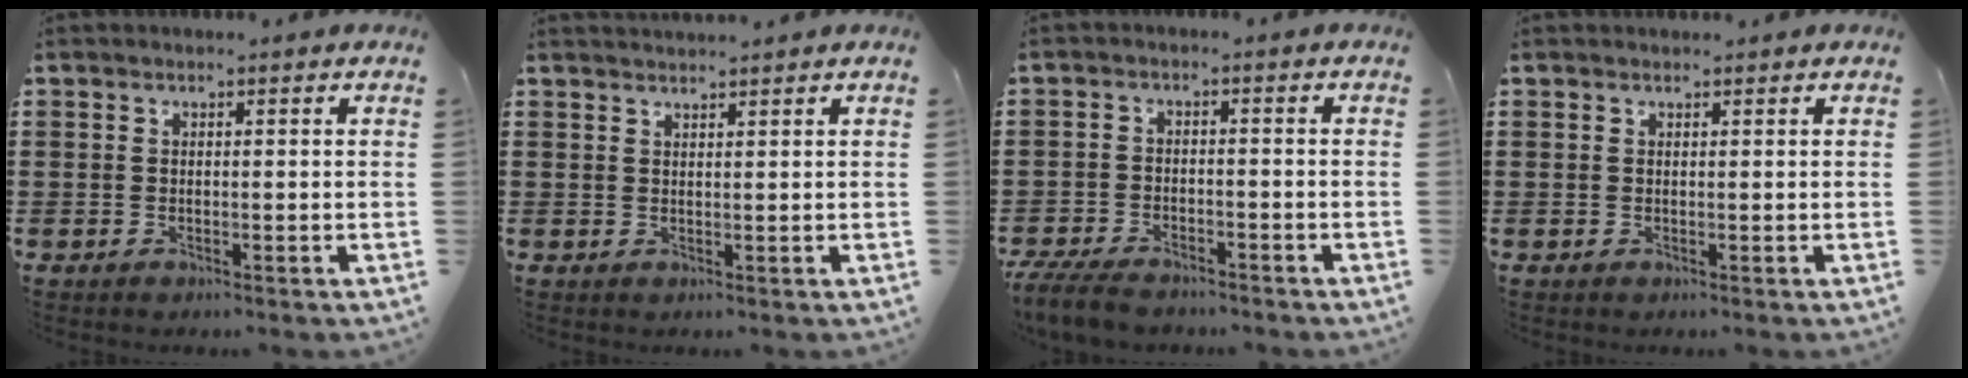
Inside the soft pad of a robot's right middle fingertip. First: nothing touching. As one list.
[{"total": 1.4, "force": [1.4, 0.0, 0.0], "torque": [-0.003, 0.000, 0.026]}, {"total": 4.9, "force": [-4.5, 1.3, 1.6], "torque": [-0.045, -0.002, -0.092]}, {"total": 0.6, "force": [0.5, 0.3, 0.0], "torque": [0.008, -0.003, 0.008]}]